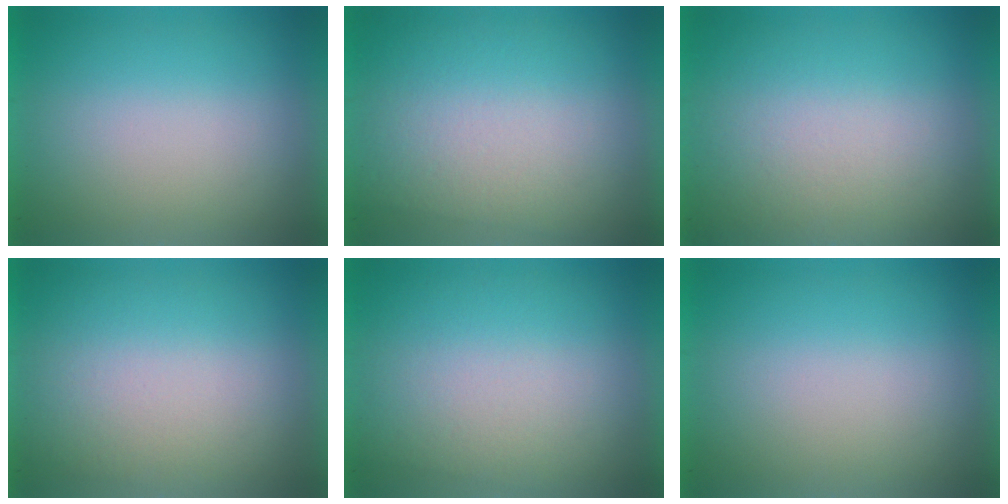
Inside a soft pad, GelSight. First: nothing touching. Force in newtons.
{"total": 2.9}
{"total": 3.4}
{"total": 1.4}
{"total": 2.6}
{"total": 0.0}